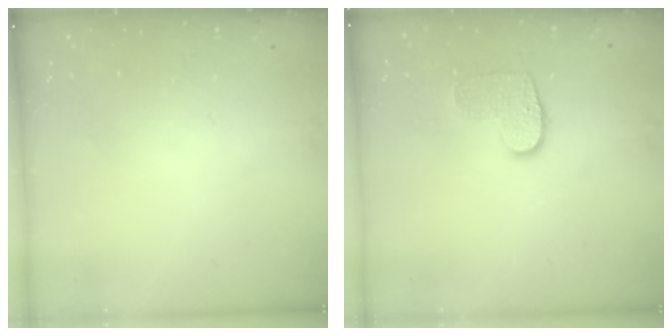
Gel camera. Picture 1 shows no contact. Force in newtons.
{"total": 8.4, "press": 8.4, "slide": 0.4}